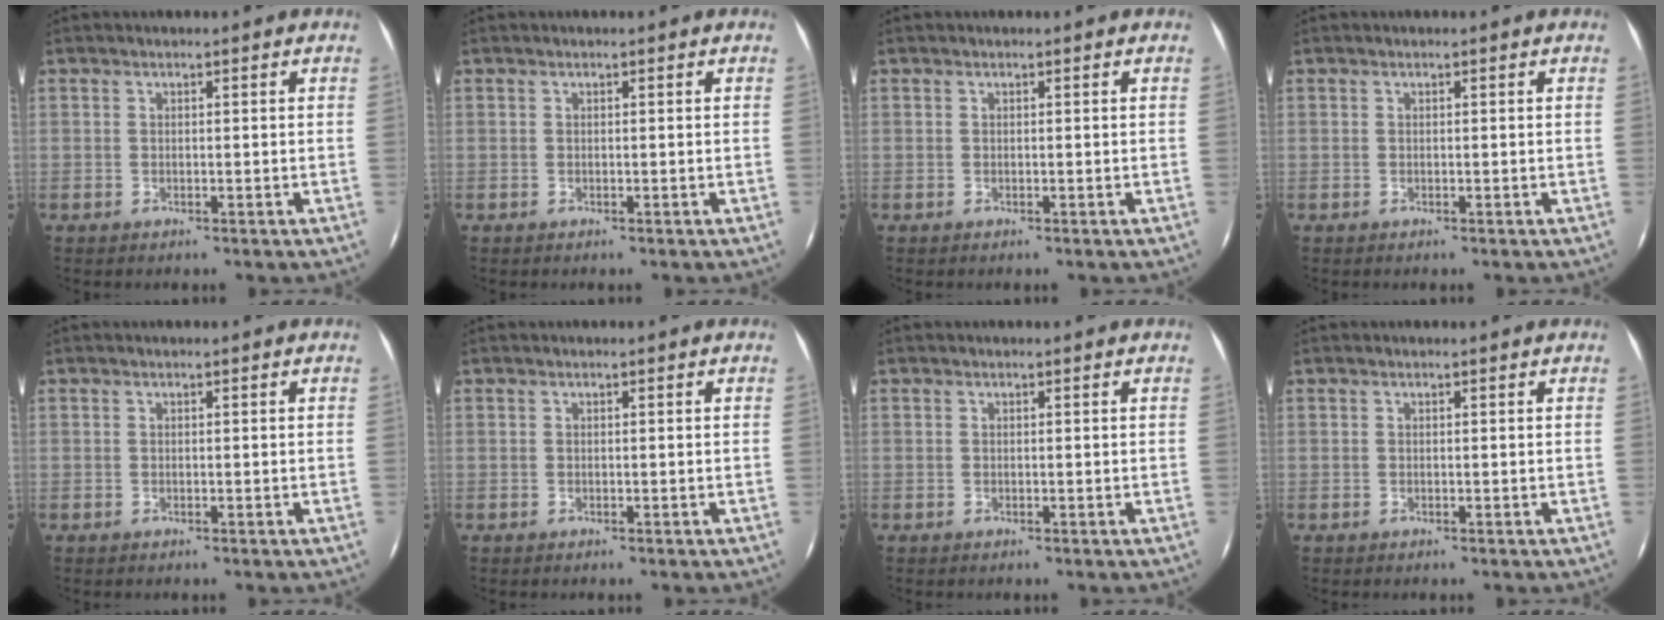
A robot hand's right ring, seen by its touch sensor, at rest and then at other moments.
{"total": 0.0}
{"total": 0.0}
{"total": 0.0}
{"total": 0.0}
{"total": 0.0}
{"total": 0.0}
{"total": 0.0}